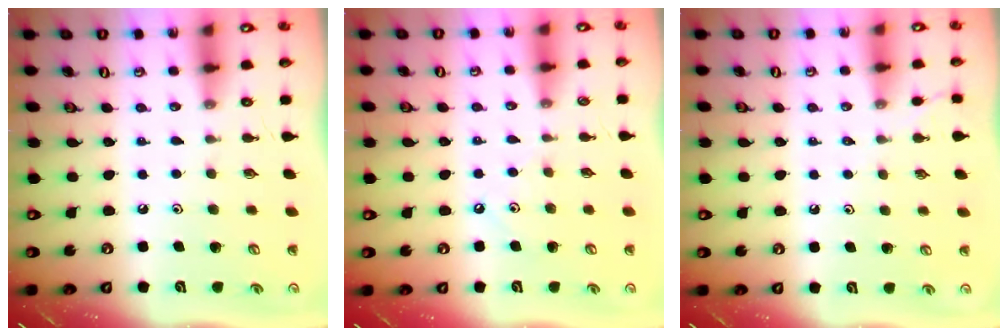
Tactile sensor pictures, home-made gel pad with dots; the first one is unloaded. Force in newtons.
{"total": 3.7, "press": 3.7, "slide": 0.4}
{"total": 1.3, "press": 1.3, "slide": 0.3}